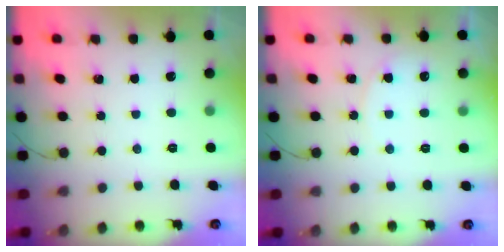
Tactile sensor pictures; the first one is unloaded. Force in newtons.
{"total": 3.4, "press": 3.4, "slide": 0.2}